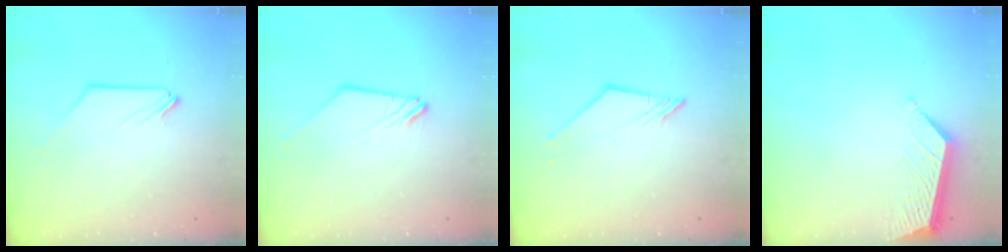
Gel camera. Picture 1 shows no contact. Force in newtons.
{"total": 0.0}
{"total": 2.5, "press": 2.4, "slide": 0.4}
{"total": 5.3, "press": 5.3, "slide": 0.2}